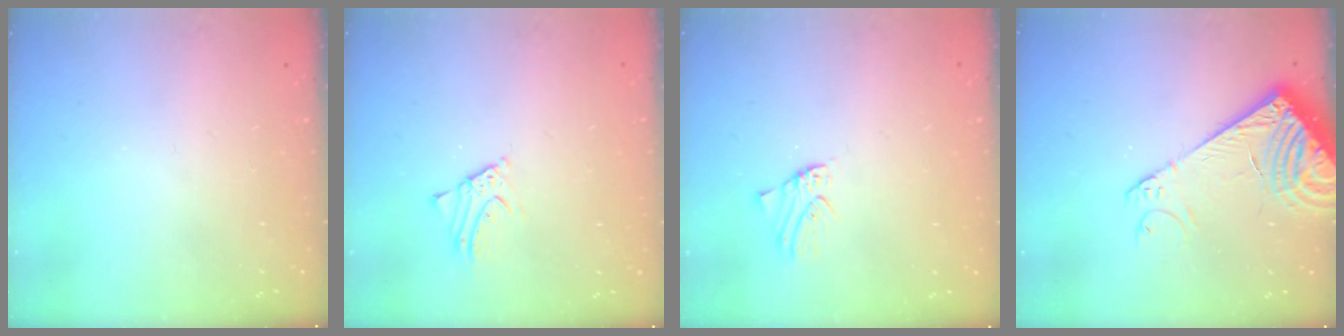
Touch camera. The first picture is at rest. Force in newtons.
{"total": 2.4, "press": 2.4, "slide": 0.1}
{"total": 0.9, "press": 0.9, "slide": 0.1}
{"total": 13.7, "press": 13.5, "slide": 2.6}